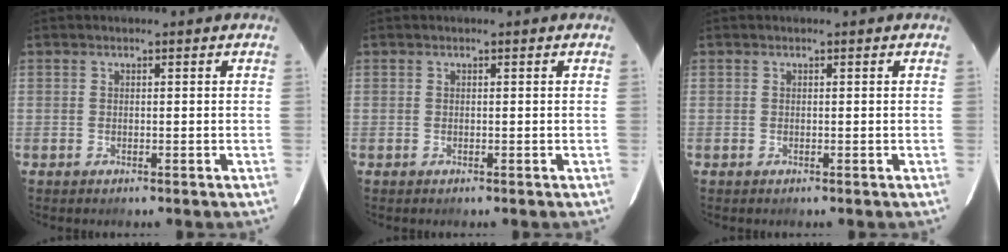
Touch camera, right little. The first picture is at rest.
{"total": 0.0}
{"total": 0.0}